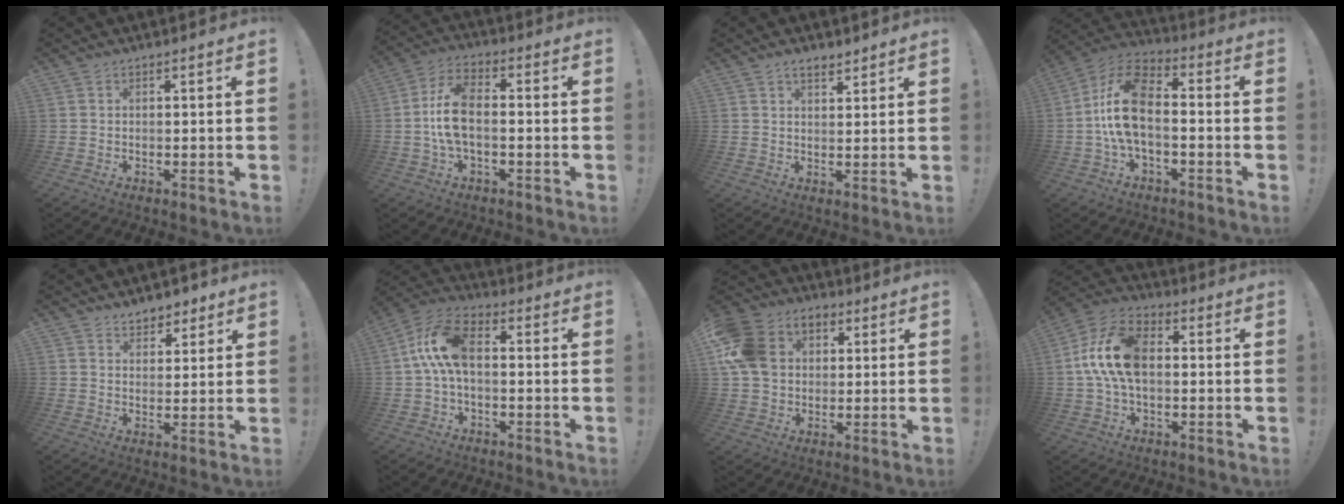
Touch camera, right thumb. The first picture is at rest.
{"total": 10.5, "force": [-1.2, 5.1, 9.1], "torque": [-0.196, 0.006, -0.019]}
{"total": 3.6, "force": [2.8, 1.5, 1.7], "torque": [-0.019, -0.015, 0.049]}
{"total": 14.9, "force": [-1.3, 8.0, 12.4], "torque": [-0.240, 0.027, -0.014]}
{"total": 5.1, "force": [4.0, 3.0, 1.0], "torque": [0.001, -0.028, 0.072]}
{"total": 11.4, "force": [0.6, 6.1, 9.6], "torque": [-0.193, 0.013, 0.013]}
{"total": 15.2, "force": [3.1, 12.4, 8.3], "torque": [-0.137, 0.000, 0.065]}
{"total": 15.2, "force": [0.8, 9.5, 11.8], "torque": [-0.226, 0.008, 0.014]}